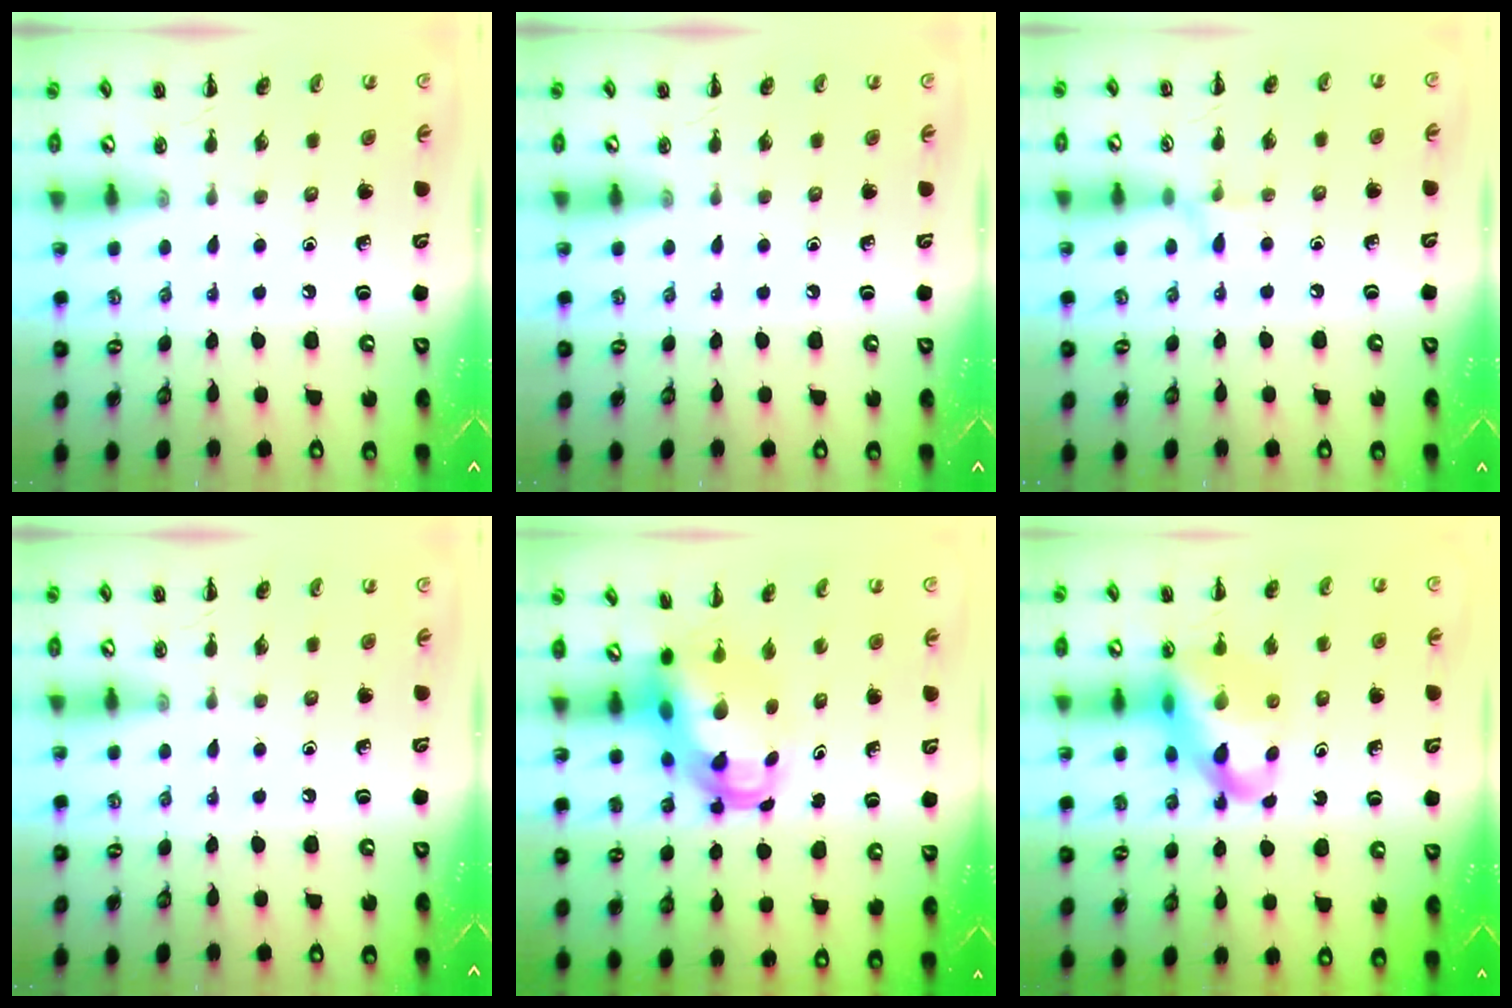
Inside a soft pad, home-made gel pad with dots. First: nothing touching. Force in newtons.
{"total": 0.0}
{"total": 5.1, "press": 4.8, "slide": 1.7}
{"total": 0.0}
{"total": 6.3, "press": 6.1, "slide": 1.6}
{"total": 13.8, "press": 13.3, "slide": 3.6}